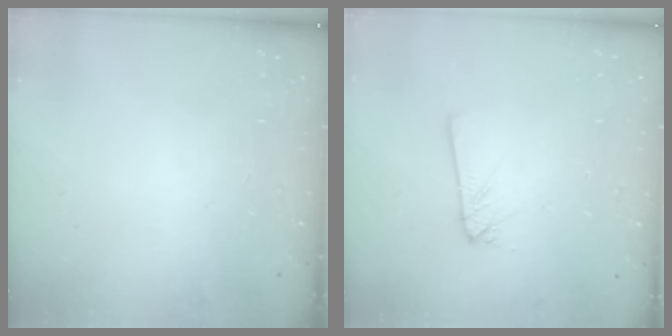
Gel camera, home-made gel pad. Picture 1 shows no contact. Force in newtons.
{"total": 2.2, "press": 2.2, "slide": 0.2}